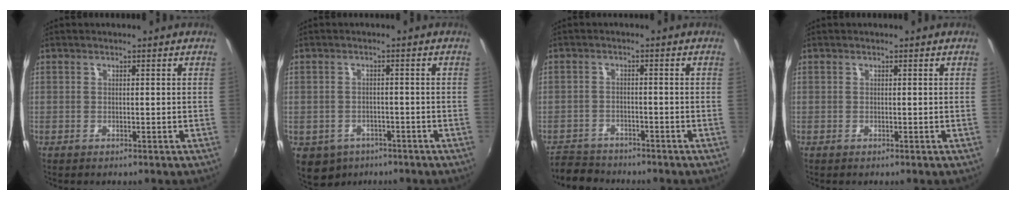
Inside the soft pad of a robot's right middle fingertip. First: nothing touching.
{"total": 7.3, "force": [-4.1, 5.5, 2.5], "torque": [-0.068, -0.014, -0.053]}
{"total": 6.0, "force": [-5.4, 2.4, 0.7], "torque": [-0.034, 0.002, -0.098]}
{"total": 0.0}